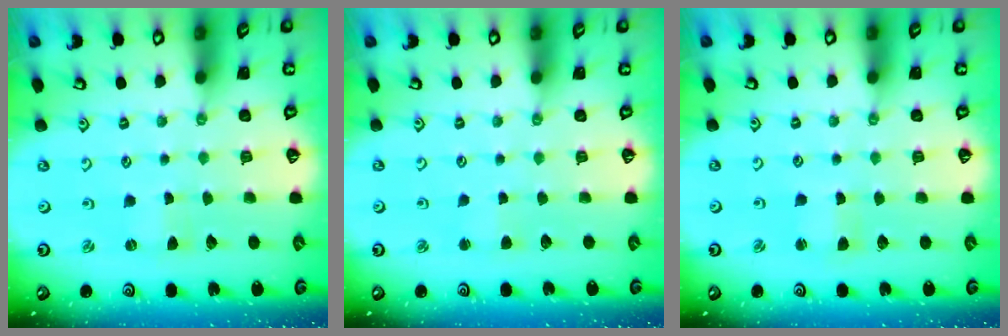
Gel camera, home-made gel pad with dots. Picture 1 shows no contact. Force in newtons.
{"total": 2.5, "press": 2.5, "slide": 0.4}
{"total": 1.5, "press": 1.5, "slide": 0.3}